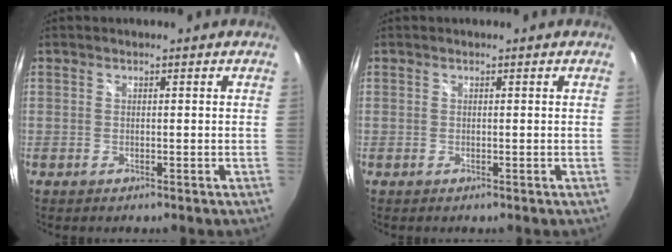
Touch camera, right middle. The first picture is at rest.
{"total": 0.0}